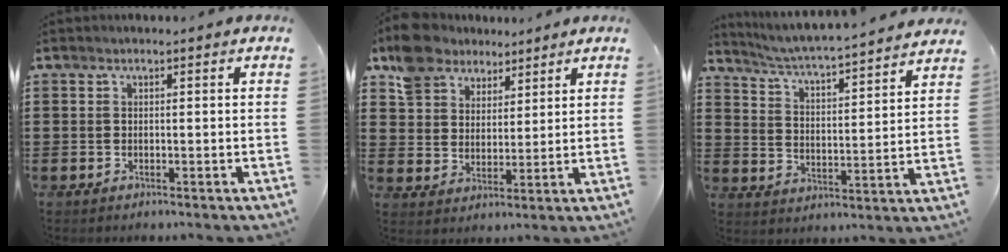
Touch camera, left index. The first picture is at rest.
{"total": 7.2, "force": [6.0, 4.0, 0.6], "torque": [-0.041, -0.014, 0.115]}
{"total": 4.5, "force": [4.4, -0.1, 0.9], "torque": [-0.040, -0.036, 0.069]}